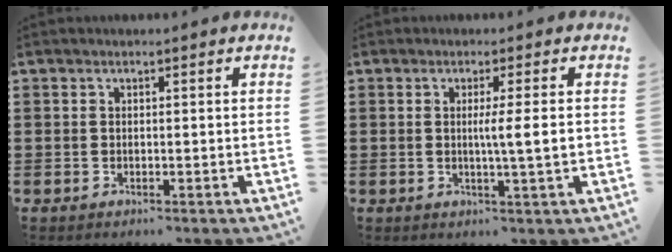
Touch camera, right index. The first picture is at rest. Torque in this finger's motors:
{"motor_torque": [0.99, -0.01, 0.52, 0.10]}